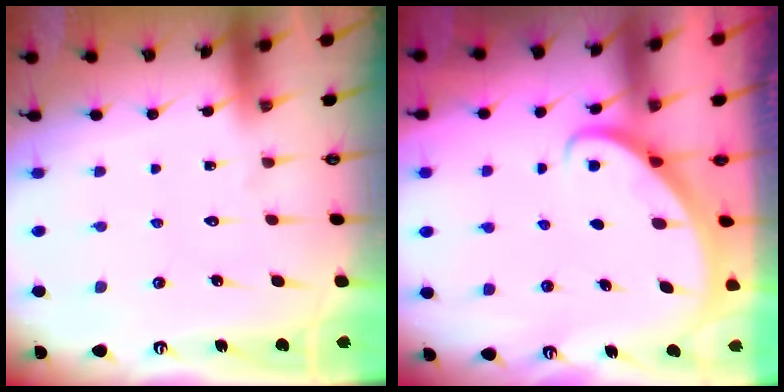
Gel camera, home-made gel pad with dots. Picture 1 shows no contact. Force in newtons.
{"total": 2.8, "press": 2.8, "slide": 0.2}